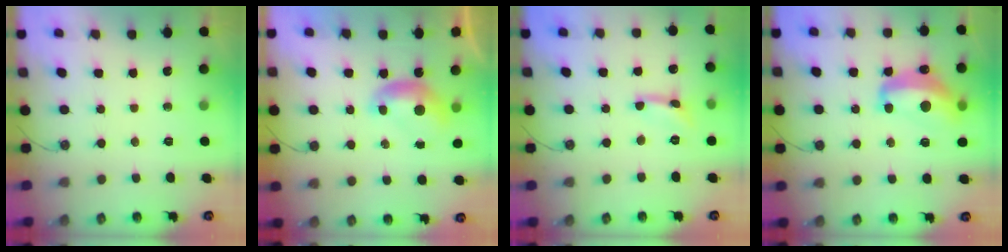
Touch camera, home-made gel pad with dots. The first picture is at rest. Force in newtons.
{"total": 0.0}
{"total": 1.6, "press": 1.5, "slide": 0.4}
{"total": 8.8, "press": 8.8, "slide": 0.8}